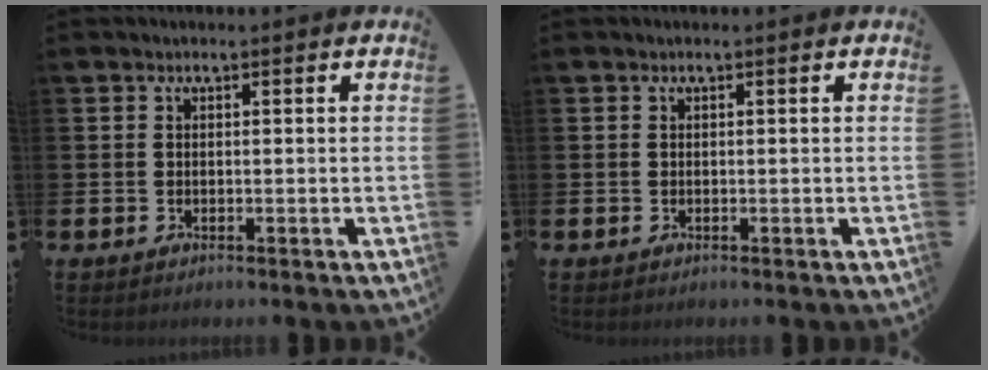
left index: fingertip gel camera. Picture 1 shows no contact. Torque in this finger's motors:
{"motor_torque": [0.00, 0.00, 0.04, 0.00]}